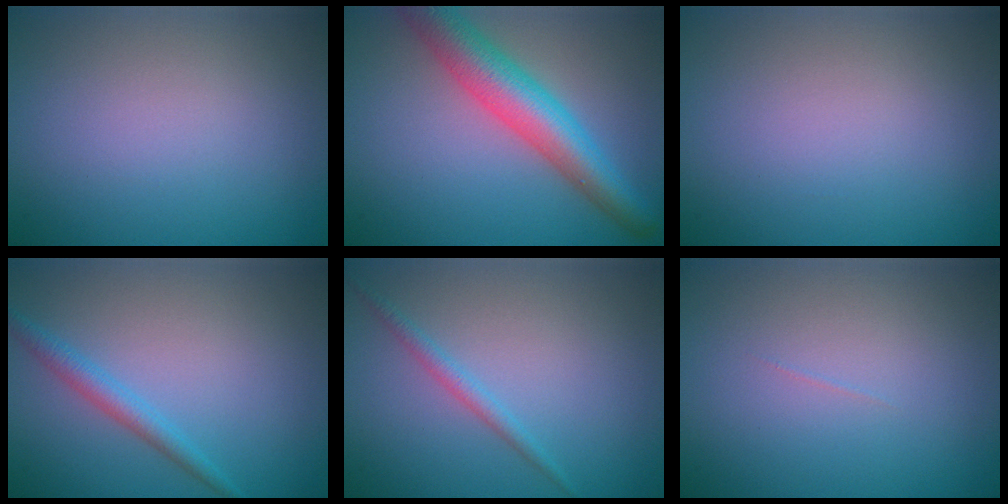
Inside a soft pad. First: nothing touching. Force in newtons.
{"total": 6.3, "press": 6.3, "slide": 0.2}
{"total": 0.0}
{"total": 1.9, "press": 1.9, "slide": 0.1}
{"total": 1.3, "press": 1.3, "slide": 0.0}
{"total": 0.0}